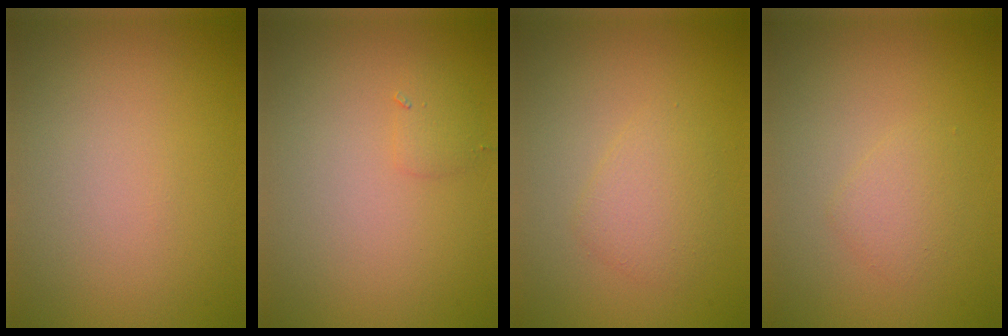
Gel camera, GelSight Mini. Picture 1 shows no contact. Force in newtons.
{"total": 1.0, "press": 1.0, "slide": 0.0}
{"total": 2.2, "press": 2.2, "slide": 0.0}
{"total": 1.4, "press": 1.4, "slide": 0.1}